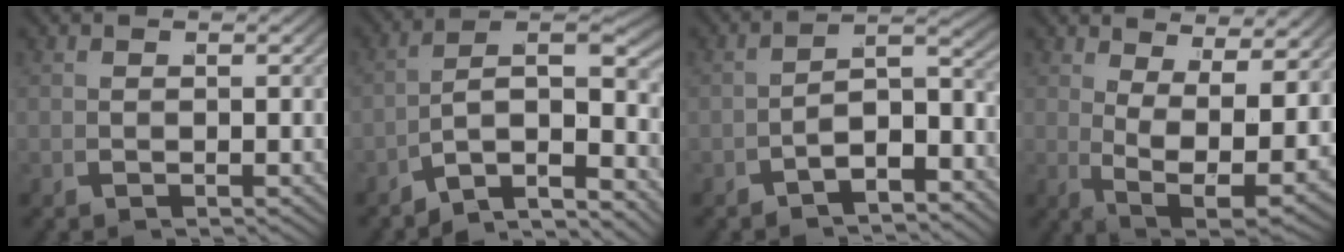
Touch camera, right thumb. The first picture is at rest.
{"total": 11.0, "force": [-2.2, 7.4, 7.9], "torque": [-0.152, -0.039, -0.028]}
{"total": 5.5, "force": [-2.0, 2.8, 4.3], "torque": [-0.069, -0.013, -0.027]}
{"total": 8.9, "force": [1.0, 5.2, 7.1], "torque": [-0.124, -0.036, 0.034]}